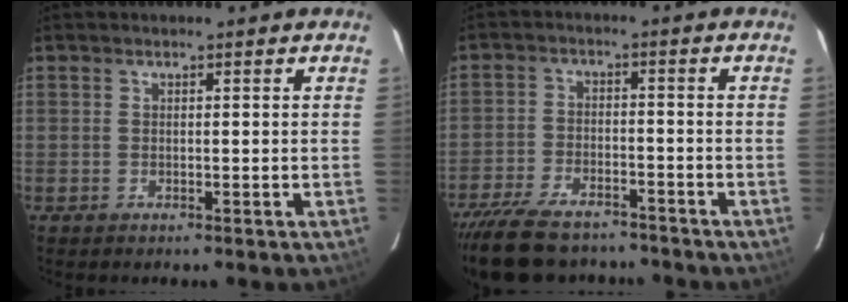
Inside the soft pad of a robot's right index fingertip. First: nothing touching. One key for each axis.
{"total": 14.3, "fx": -11.9, "fy": 5.8, "fz": 5.5, "tx": -0.137, "ty": -0.006, "tz": -0.185}